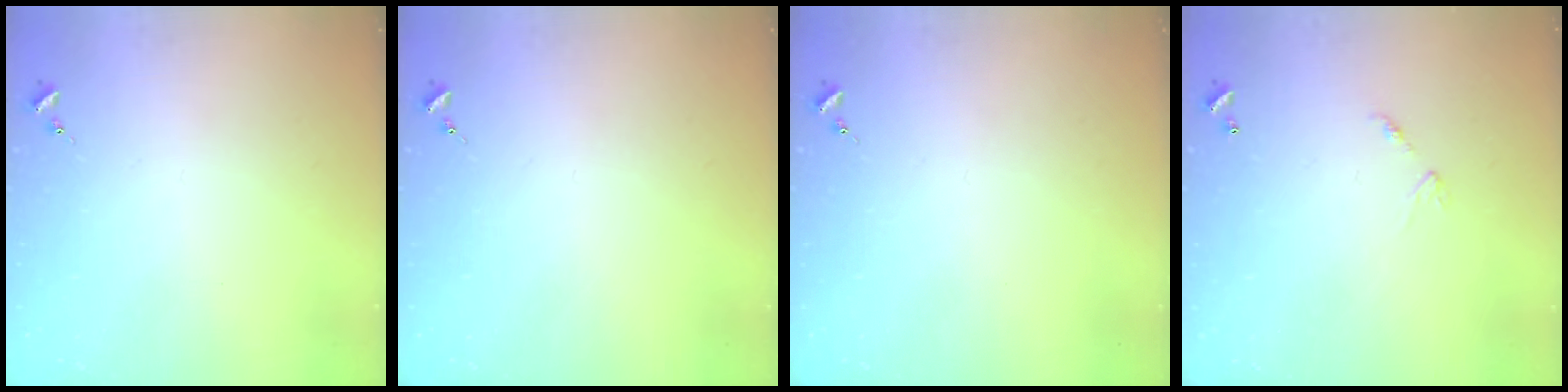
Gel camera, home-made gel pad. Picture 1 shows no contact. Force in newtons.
{"total": 0.0}
{"total": 0.0}
{"total": 5.8, "press": 5.8, "slide": 0.4}